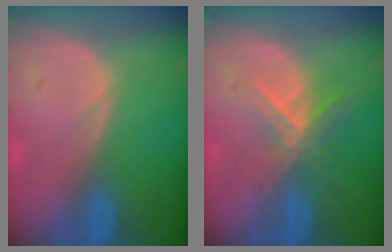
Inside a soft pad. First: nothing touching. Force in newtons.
{"total": 5.6, "press": 4.9, "slide": 2.8}